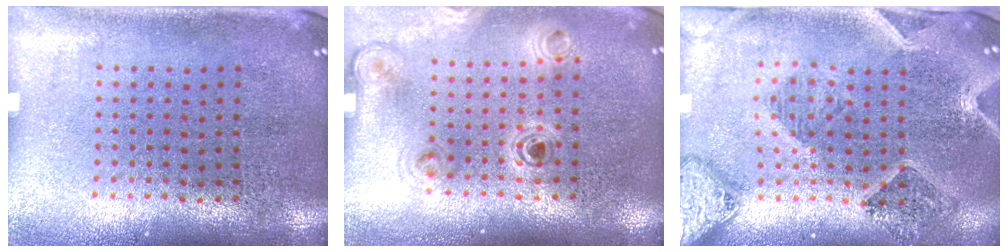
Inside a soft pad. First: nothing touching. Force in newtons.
{"total": 1.1, "press": 1.1, "slide": 0.2}
{"total": 1.6, "press": 1.5, "slide": 0.3}